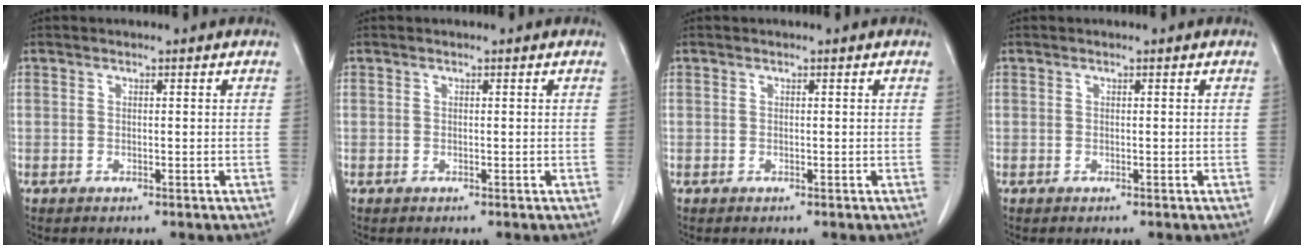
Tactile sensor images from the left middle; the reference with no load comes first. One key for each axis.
{"total": 0.0}
{"total": 0.0}
{"total": 0.0}